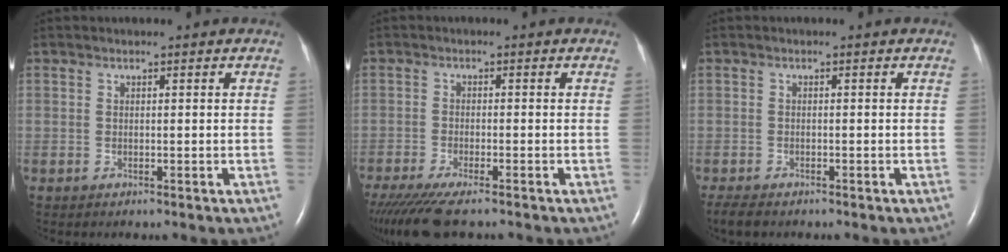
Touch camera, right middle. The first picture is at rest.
{"total": 10.6, "force": [-8.5, 1.8, 6.2], "torque": [-0.106, -0.025, -0.139]}
{"total": 2.9, "force": [-2.3, 0.9, 1.4], "torque": [-0.032, -0.009, -0.035]}